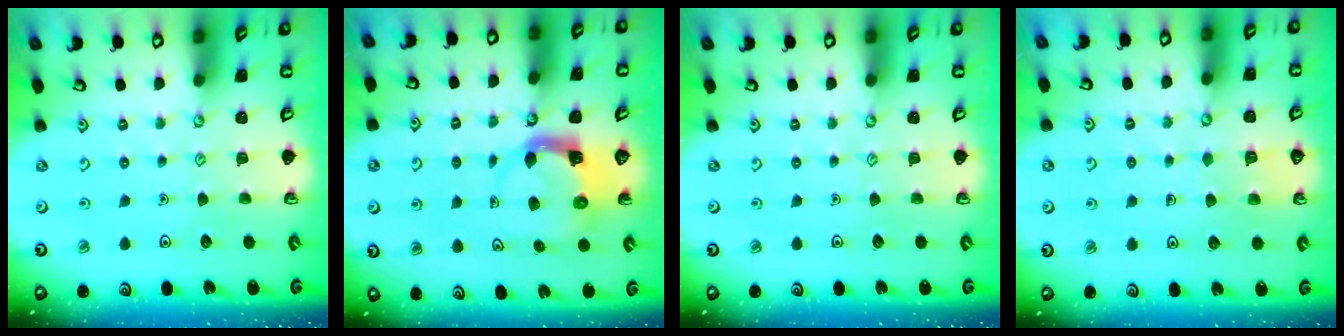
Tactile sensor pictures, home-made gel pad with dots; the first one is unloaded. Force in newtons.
{"total": 3.9, "press": 3.8, "slide": 0.6}
{"total": 0.0}
{"total": 3.4, "press": 3.3, "slide": 0.3}